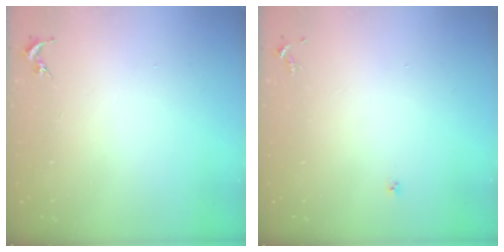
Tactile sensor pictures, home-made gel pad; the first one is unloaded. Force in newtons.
{"total": 4.3, "press": 4.3, "slide": 0.4}